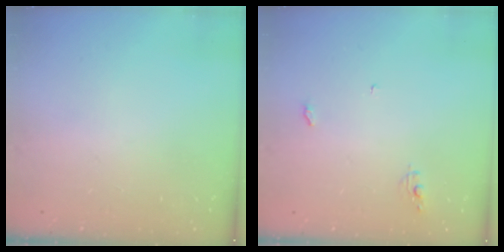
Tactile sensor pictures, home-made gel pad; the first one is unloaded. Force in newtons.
{"total": 4.1, "press": 4.1, "slide": 0.3}